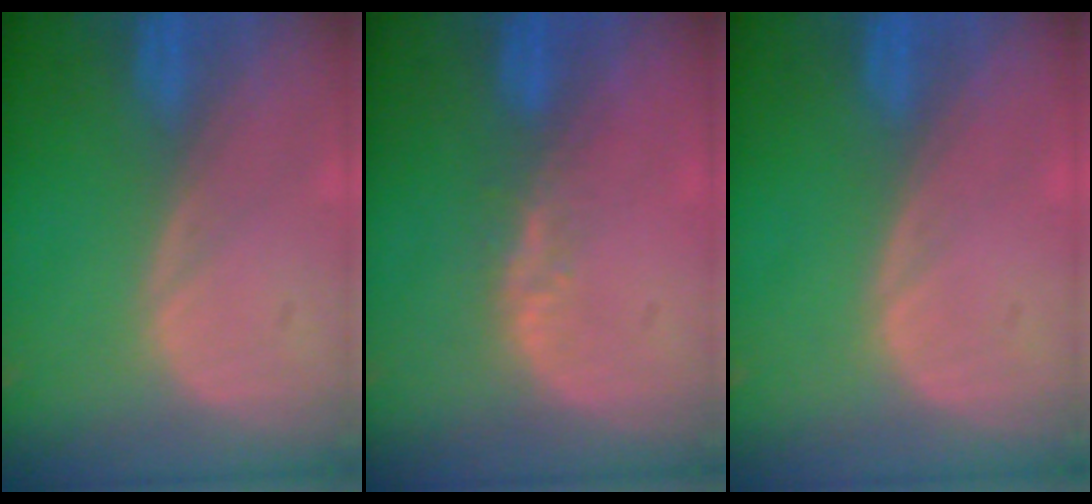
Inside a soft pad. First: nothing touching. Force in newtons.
{"total": 2.8, "press": 2.1, "slide": 1.8}
{"total": 0.0}